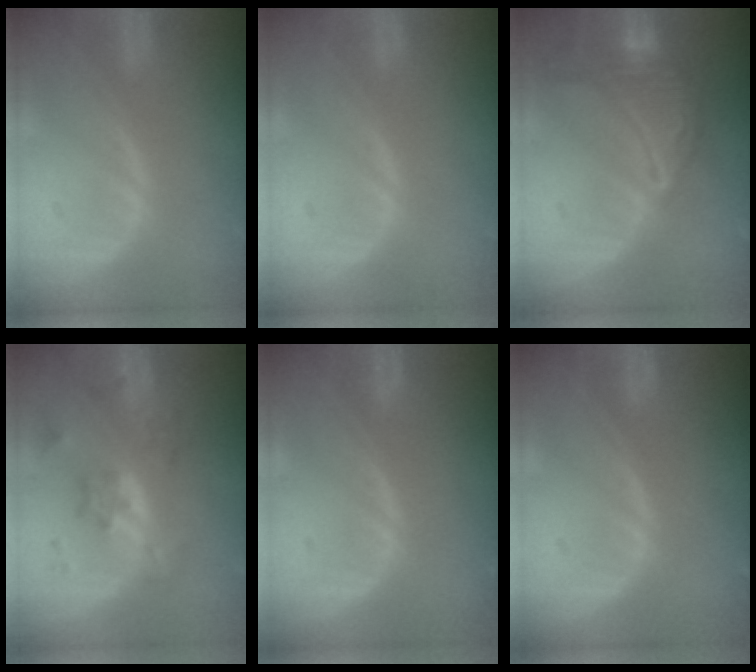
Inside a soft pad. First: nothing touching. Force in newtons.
{"total": 0.0}
{"total": 9.9, "press": 9.9, "slide": 0.6}
{"total": 7.1, "press": 6.5, "slide": 2.9}
{"total": 0.0}
{"total": 0.0}